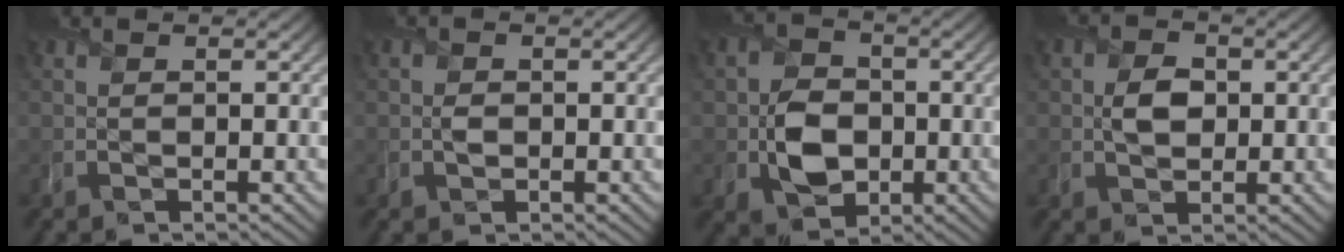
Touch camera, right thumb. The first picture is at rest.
{"total": 1.0, "force": [-0.1, 0.9, 0.6], "torque": [-0.010, 0.001, -0.004]}
{"total": 6.2, "force": [-1.1, 5.0, 3.6], "torque": [-0.074, -0.005, -0.026]}
{"total": 3.2, "force": [0.3, 2.4, 2.1], "torque": [-0.046, 0.001, 0.003]}